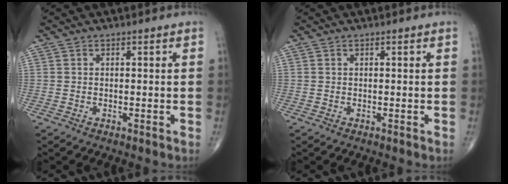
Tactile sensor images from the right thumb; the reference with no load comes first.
{"total": 0.0}